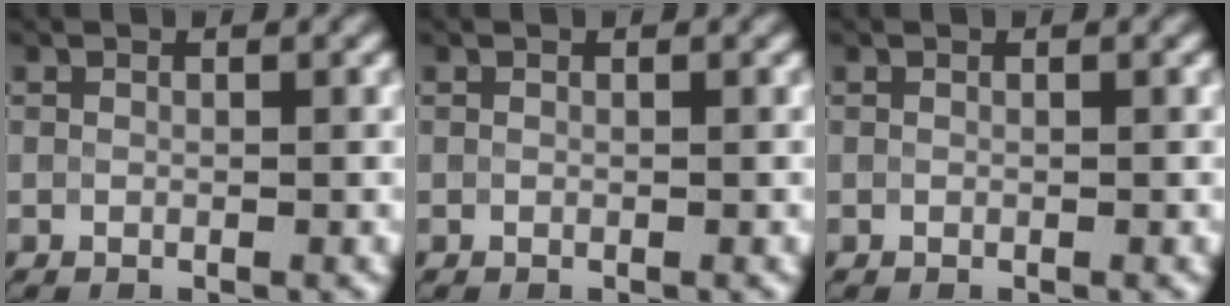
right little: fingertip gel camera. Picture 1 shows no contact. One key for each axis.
{"total": 0.0}
{"total": 0.0}